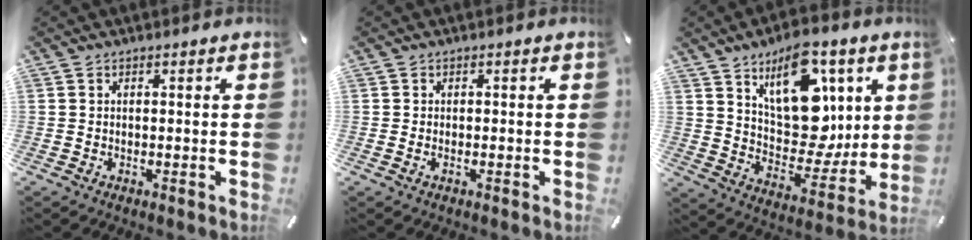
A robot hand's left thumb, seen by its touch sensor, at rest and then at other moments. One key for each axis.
{"total": 0.9, "fx": -0.3, "fy": 0.4, "fz": 0.8, "tx": -0.016, "ty": -0.001, "tz": -0.005}
{"total": 18.7, "fx": 8.0, "fy": 11.6, "fz": 12.2, "tx": -0.162, "ty": -0.048, "tz": 0.146}